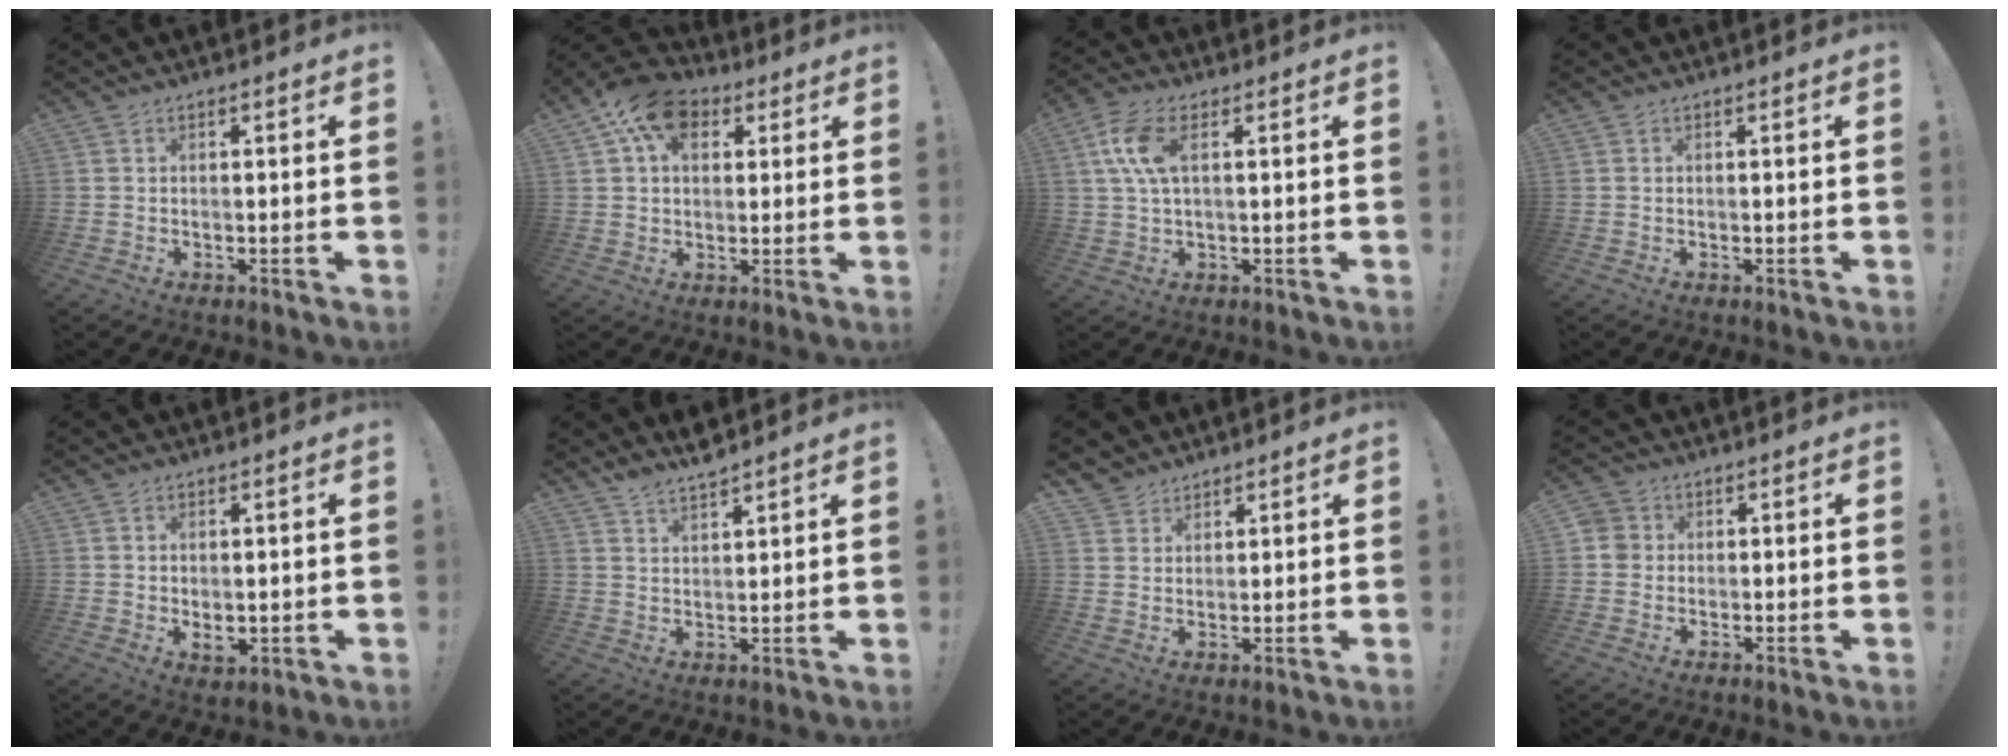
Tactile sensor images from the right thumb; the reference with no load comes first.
{"total": 12.8, "force": [5.8, 8.9, 7.2], "torque": [-0.115, -0.017, 0.111]}
{"total": 8.7, "force": [2.3, 4.0, 7.4], "torque": [-0.149, -0.002, 0.042]}
{"total": 0.0}
{"total": 3.3, "force": [0.4, 2.0, 2.5], "torque": [-0.042, -0.005, 0.007]}
{"total": 4.7, "force": [4.4, 0.6, 1.6], "torque": [-0.024, -0.030, 0.078]}
{"total": 4.4, "force": [3.6, 2.5, -0.1], "torque": [0.002, -0.025, 0.070]}
{"total": 4.0, "force": [0.6, 3.8, 1.1], "torque": [-0.019, 0.004, 0.009]}